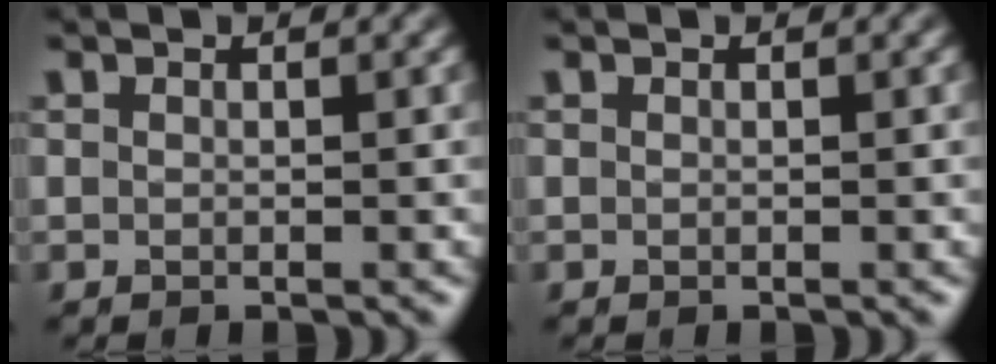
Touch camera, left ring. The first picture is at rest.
{"total": 0.0}